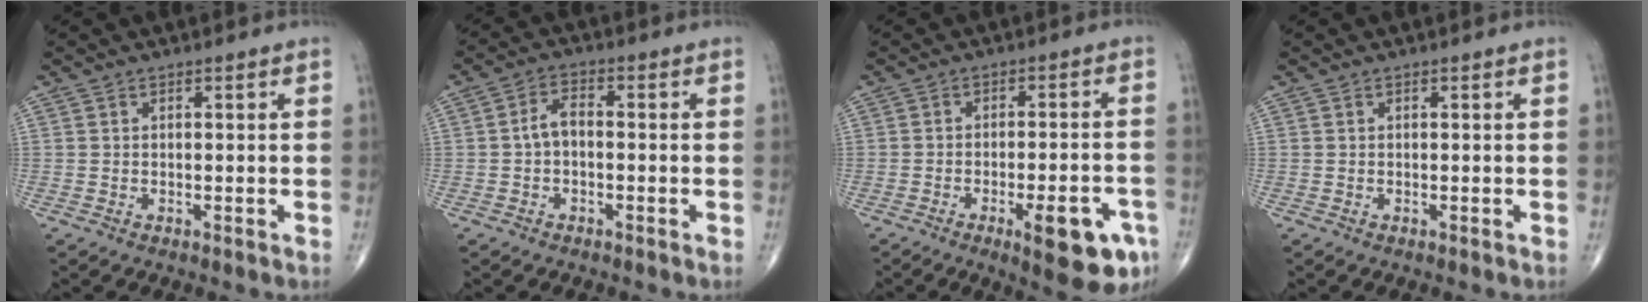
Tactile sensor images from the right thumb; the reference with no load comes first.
{"total": 3.8, "force": [-0.5, 2.2, 3.0], "torque": [-0.051, 0.017, -0.016]}
{"total": 11.9, "force": [-5.6, 3.4, 9.9], "torque": [-0.117, 0.018, -0.068]}
{"total": 0.0}